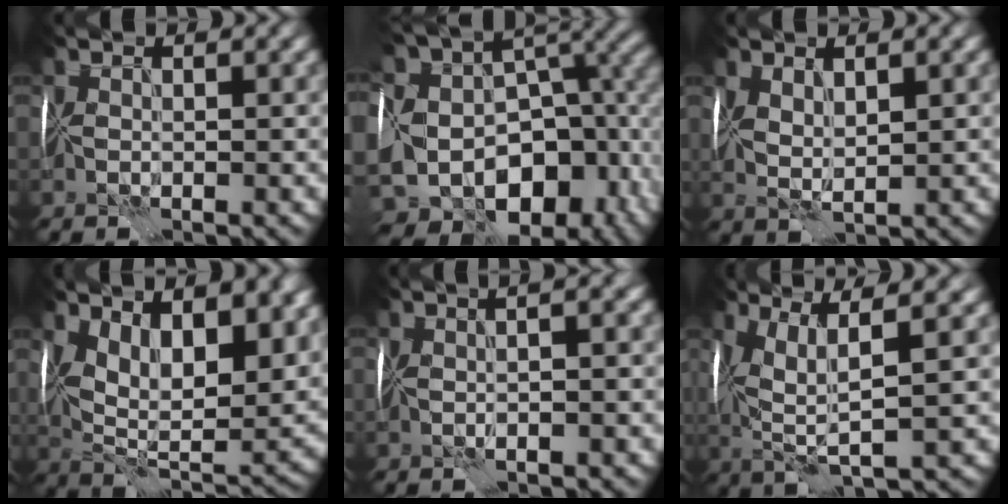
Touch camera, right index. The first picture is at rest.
{"total": 19.3, "force": [-5.9, 13.9, 12.1], "torque": [-0.195, 0.015, -0.053]}
{"total": 2.5, "force": [1.1, 1.0, 2.0], "torque": [-0.044, 0.003, 0.024]}
{"total": 13.5, "force": [4.0, 6.9, 10.9], "torque": [-0.158, -0.003, 0.072]}
{"total": 6.2, "force": [1.2, 2.8, 5.4], "torque": [-0.029, 0.023, -0.011]}
{"total": 6.1, "force": [1.8, 1.6, 5.6], "torque": [-0.120, 0.007, 0.038]}